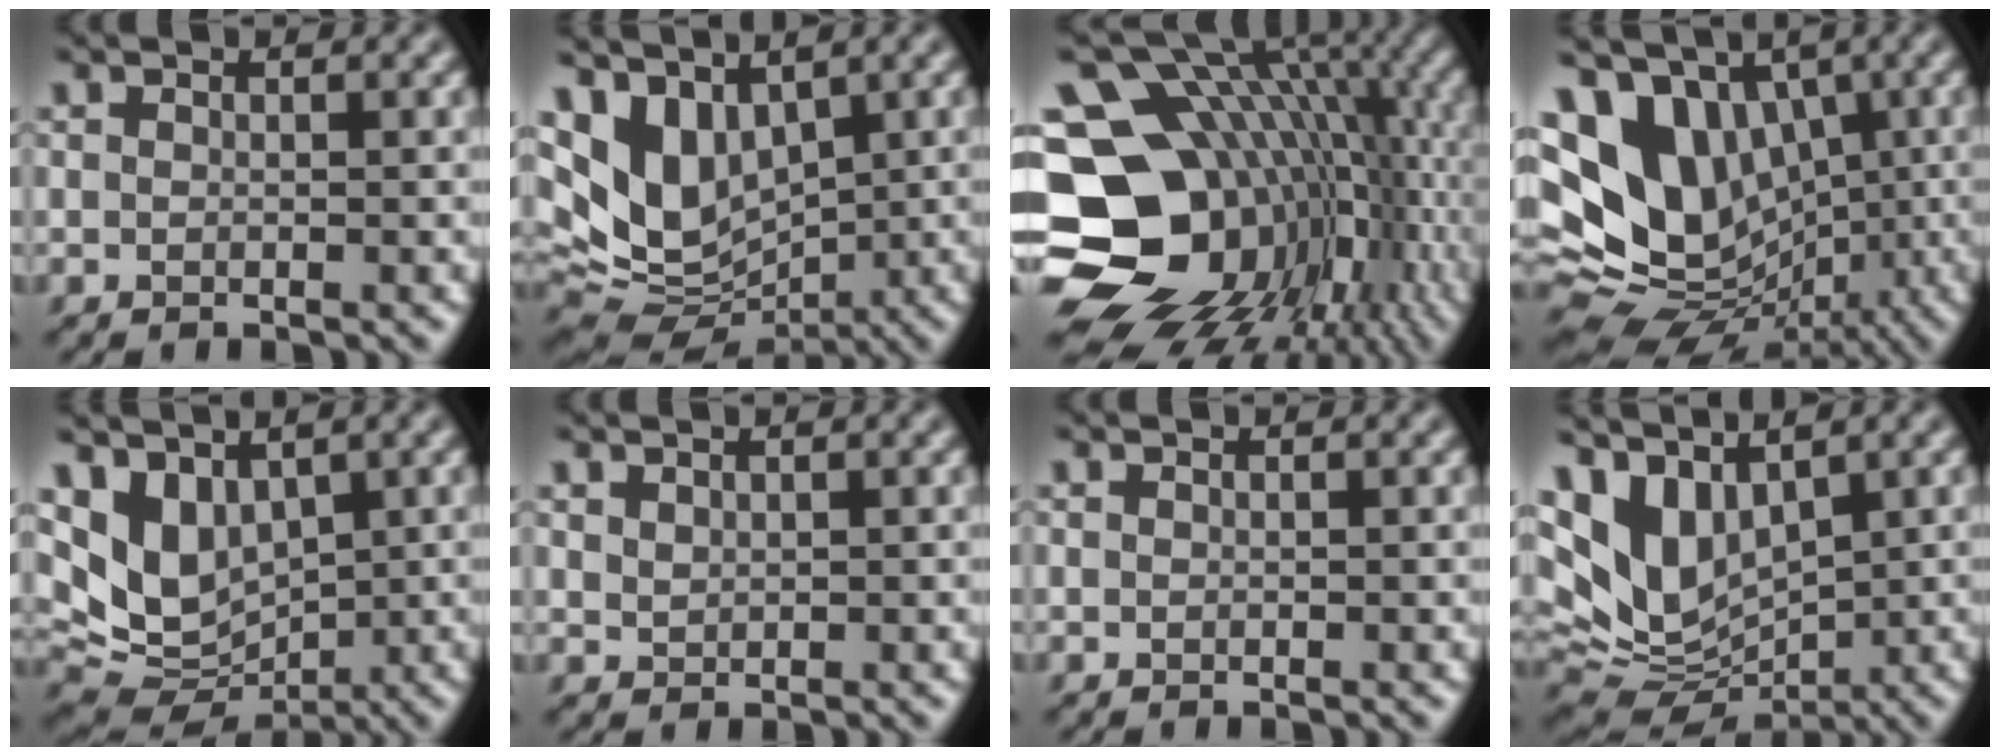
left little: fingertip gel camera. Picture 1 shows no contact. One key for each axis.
{"total": 8.4, "fx": 2.3, "fy": 5.5, "fz": 5.9, "tx": -0.121, "ty": -0.006, "tz": 0.059}
{"total": 19.1, "fx": -3.6, "fy": 14.5, "fz": 11.8, "tx": -0.221, "ty": -0.009, "tz": -0.038}
{"total": 12.3, "fx": 1.8, "fy": 9.5, "fz": 7.7, "tx": -0.151, "ty": -0.009, "tz": 0.041}
{"total": 6.7, "fx": 2.1, "fy": 4.7, "fz": 4.3, "tx": -0.088, "ty": -0.012, "tz": 0.048}
{"total": 0.7, "fx": 0.5, "fy": 0.5, "fz": 0.2, "tx": -0.007, "ty": -0.003, "tz": 0.015}
{"total": 0.0}
{"total": 8.2, "fx": 2.7, "fy": 5.0, "fz": 6.0, "tx": -0.134, "ty": -0.008, "tz": 0.060}